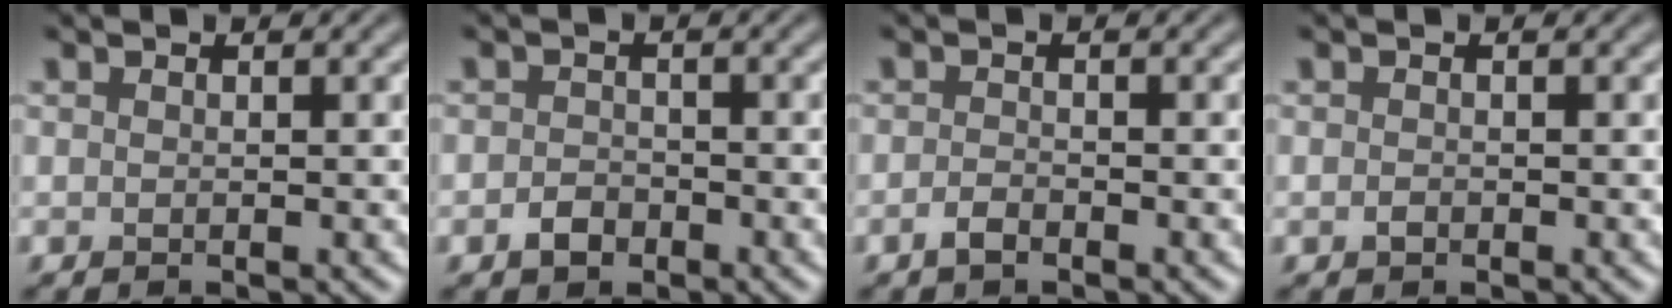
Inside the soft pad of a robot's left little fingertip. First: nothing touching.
{"total": 1.8, "force": [-1.1, 1.3, 0.7], "torque": [-0.007, 0.001, -0.029]}
{"total": 1.2, "force": [-1.0, 0.4, 0.6], "torque": [-0.014, 0.001, -0.022]}
{"total": 0.7, "force": [-0.3, 0.5, 0.4], "torque": [-0.007, -0.001, -0.009]}